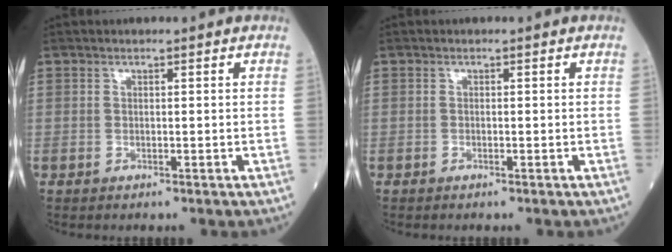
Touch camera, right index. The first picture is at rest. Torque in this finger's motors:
{"motor_torque": [0.03, 0.00, 0.02, -0.01]}